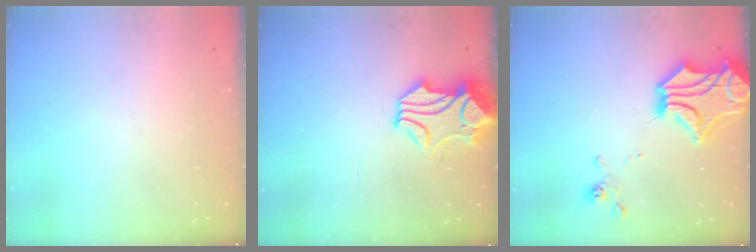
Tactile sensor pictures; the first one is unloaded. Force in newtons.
{"total": 3.9, "press": 3.6, "slide": 1.4}
{"total": 8.8, "press": 8.3, "slide": 3.0}